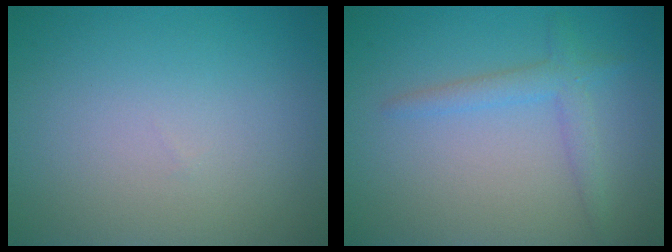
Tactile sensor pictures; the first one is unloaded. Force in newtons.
{"total": 1.3, "press": 1.3, "slide": 0.1}